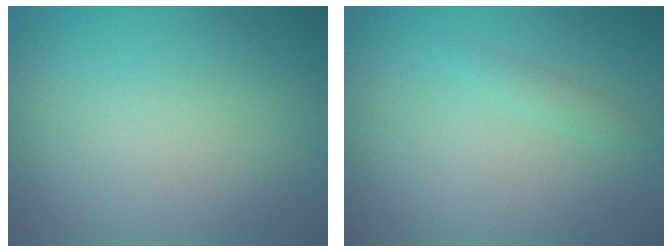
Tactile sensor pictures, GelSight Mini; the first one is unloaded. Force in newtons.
{"total": 1.0, "press": 1.0, "slide": 0.0}